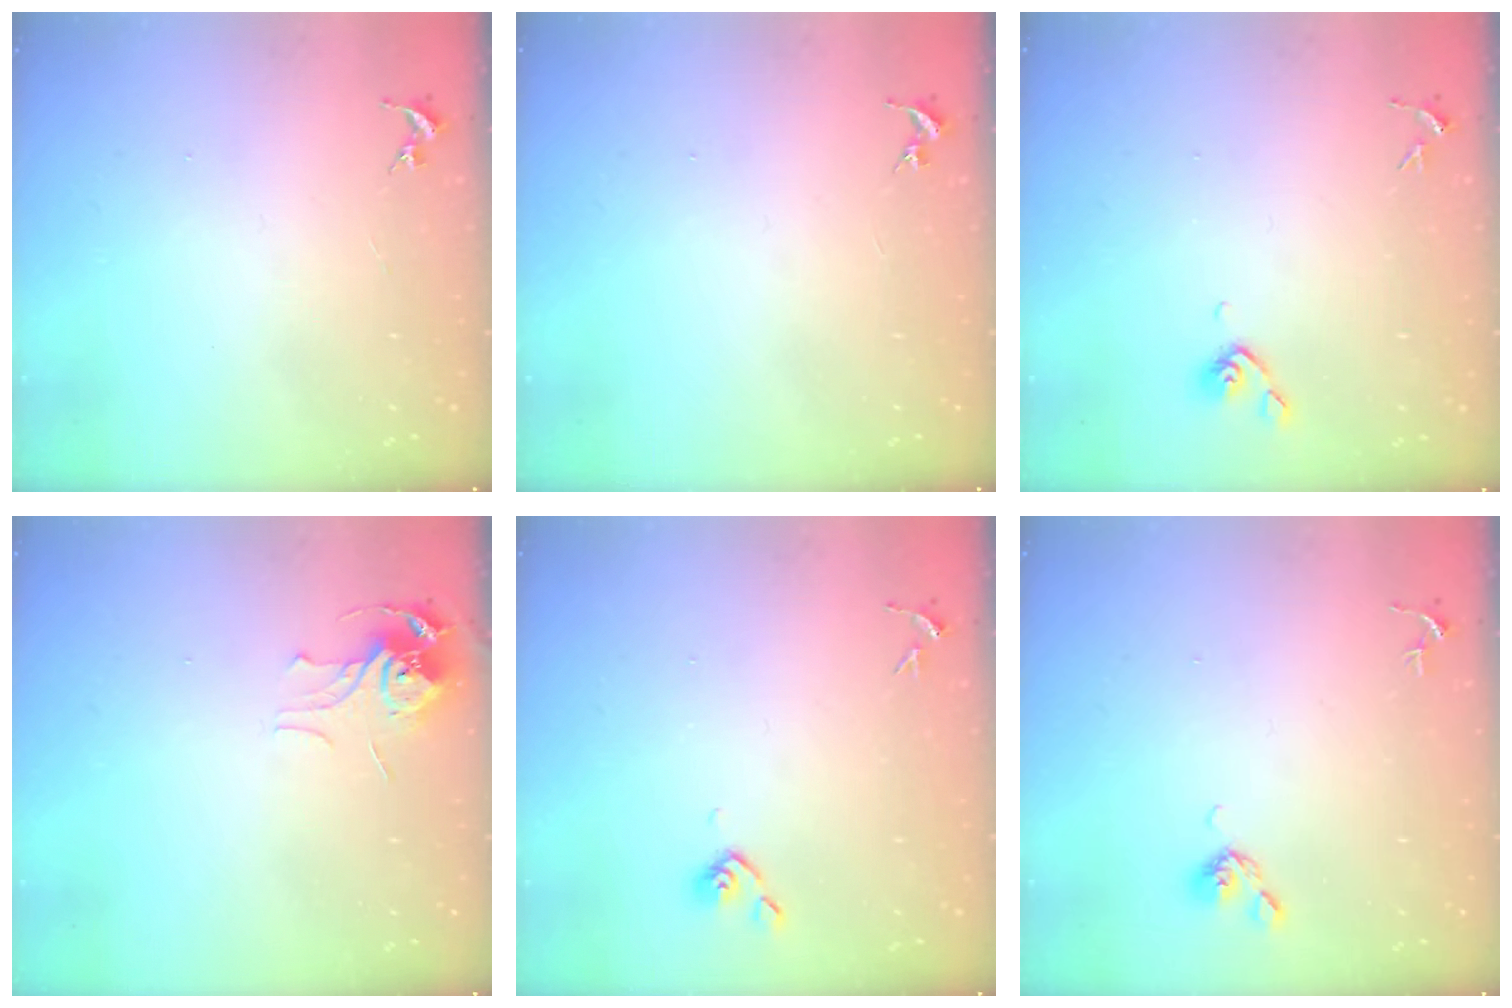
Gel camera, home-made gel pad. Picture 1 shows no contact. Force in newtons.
{"total": 0.0}
{"total": 5.1, "press": 4.9, "slide": 1.2}
{"total": 7.8, "press": 7.7, "slide": 0.7}
{"total": 3.8, "press": 3.7, "slide": 0.8}
{"total": 5.2, "press": 5.1, "slide": 0.9}